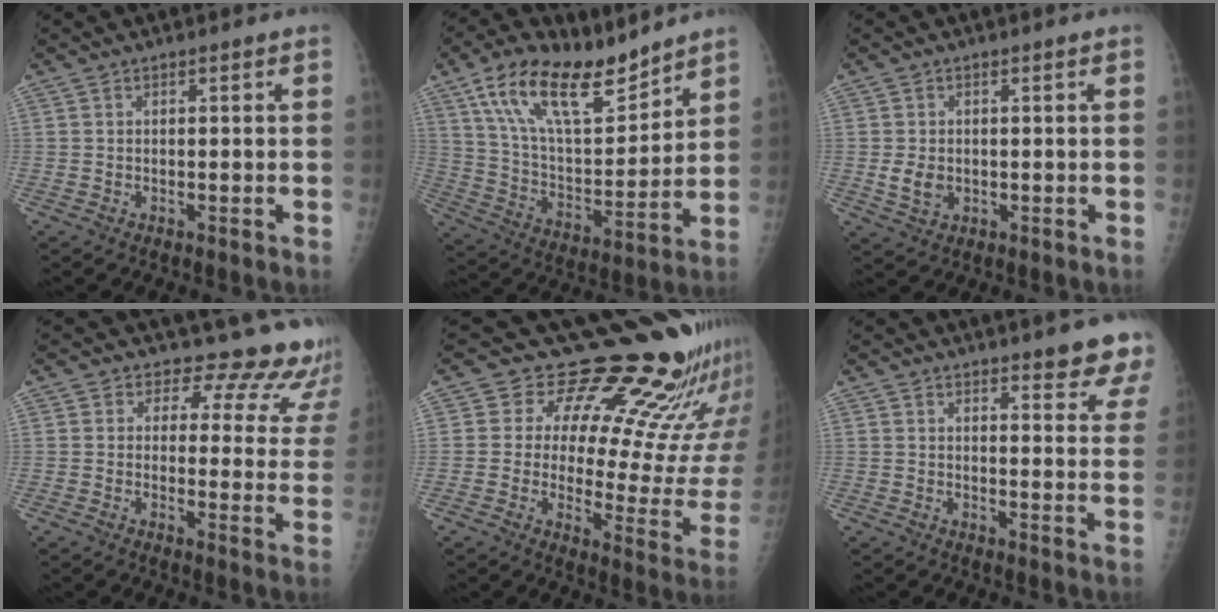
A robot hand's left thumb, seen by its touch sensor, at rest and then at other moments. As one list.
[{"total": 19.2, "force": [13.0, 7.6, 11.9], "torque": [-0.176, -0.063, 0.241]}, {"total": 3.7, "force": [-0.3, 2.8, 2.3], "torque": [-0.034, -0.003, 0.002]}, {"total": 15.4, "force": [14.1, 5.8, 2.5], "torque": [0.029, -0.110, 0.131]}, {"total": 21.6, "force": [17.5, 6.5, 10.9], "torque": [-0.096, -0.148, 0.211]}, {"total": 9.1, "force": [7.6, 2.1, 4.6], "torque": [-0.022, -0.040, 0.076]}]